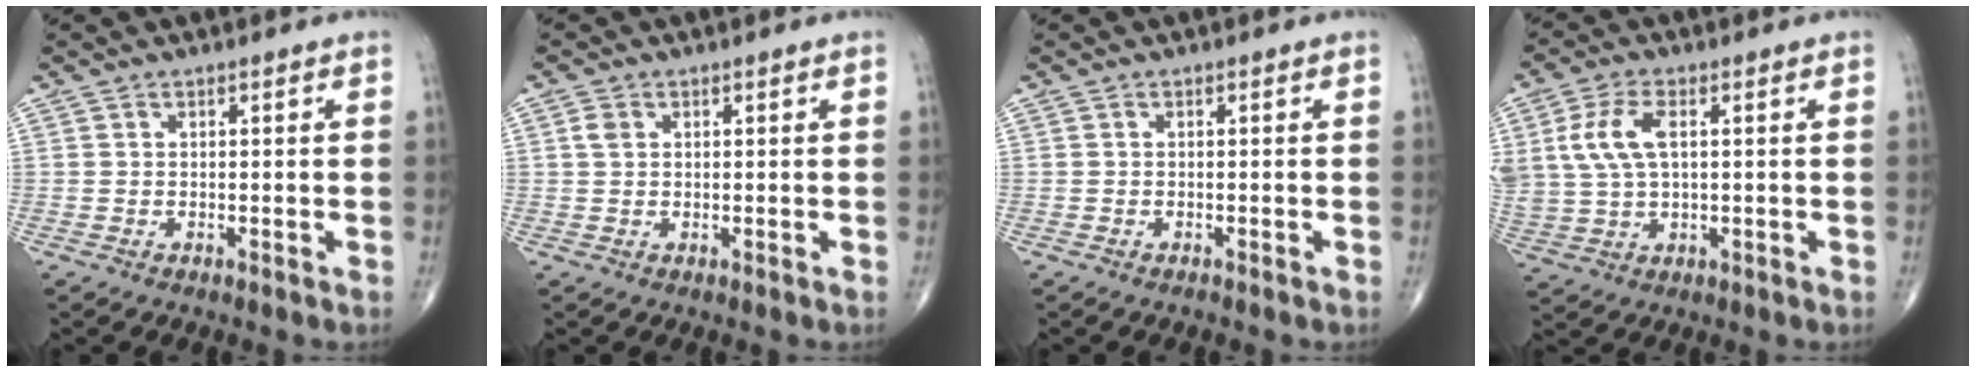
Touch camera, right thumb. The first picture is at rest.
{"total": 1.8, "force": [0.6, 1.3, 1.1], "torque": [-0.020, 0.004, 0.011]}
{"total": 0.0}
{"total": 9.0, "force": [2.2, 4.8, 7.3], "torque": [-0.164, 0.006, 0.048]}